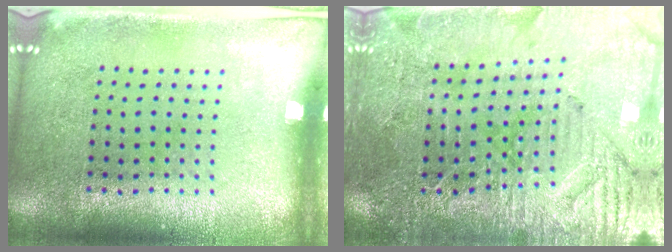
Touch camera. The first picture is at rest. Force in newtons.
{"total": 3.3, "press": 3.3, "slide": 0.4}